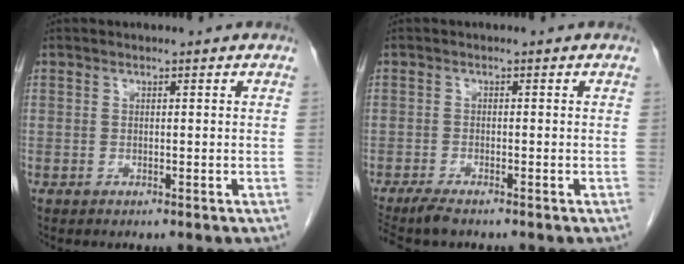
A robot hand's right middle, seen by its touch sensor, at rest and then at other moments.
{"total": 4.4, "force": [-3.7, 0.8, 2.3], "torque": [-0.042, -0.012, -0.061]}